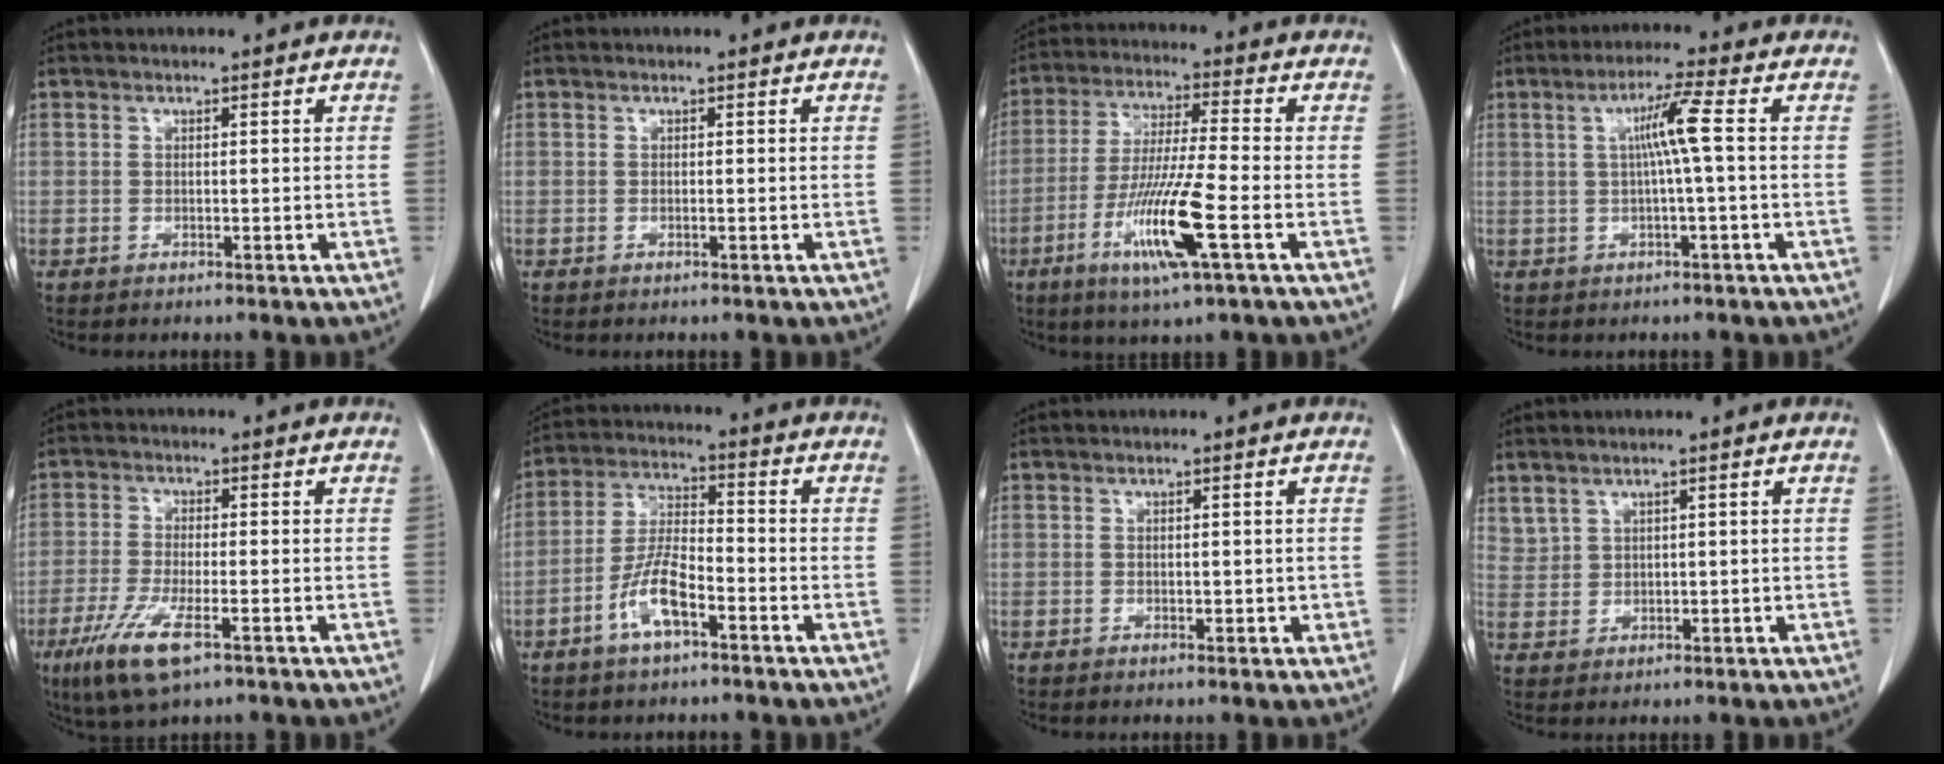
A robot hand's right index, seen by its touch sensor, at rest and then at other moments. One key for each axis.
{"total": 0.0}
{"total": 12.3, "fx": -4.6, "fy": -0.1, "fz": 11.4, "tx": -0.224, "ty": -0.022, "tz": -0.089}
{"total": 5.3, "fx": 0.5, "fy": -1.0, "fz": 5.2, "tx": -0.094, "ty": 0.008, "tz": 0.012}
{"total": 8.3, "fx": -4.5, "fy": 1.6, "fz": 6.8, "tx": -0.142, "ty": -0.023, "tz": -0.079}
{"total": 7.7, "fx": -3.8, "fy": 2.1, "fz": 6.4, "tx": -0.140, "ty": 0.001, "tz": -0.074}
{"total": 1.4, "fx": -0.1, "fy": 0.9, "fz": 1.1, "tx": -0.013, "ty": 0.001, "tz": 0.003}
{"total": 2.6, "fx": 2.1, "fy": 1.5, "fz": 0.5, "tx": -0.013, "ty": 0.006, "tz": 0.054}